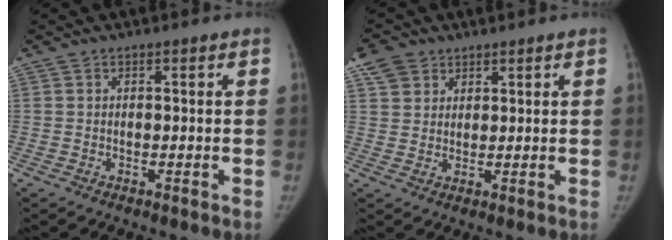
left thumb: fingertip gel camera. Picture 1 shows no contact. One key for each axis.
{"total": 5.2, "fx": 3.2, "fy": 3.7, "fz": 1.6, "tx": -0.021, "ty": -0.006, "tz": 0.064}